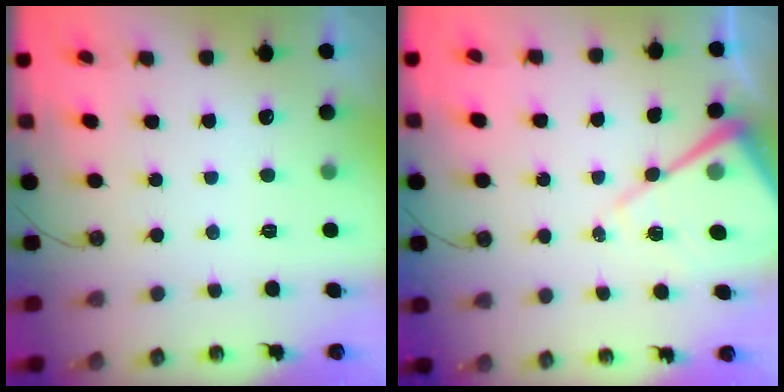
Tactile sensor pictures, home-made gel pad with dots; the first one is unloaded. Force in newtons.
{"total": 11.9, "press": 11.9, "slide": 1.1}